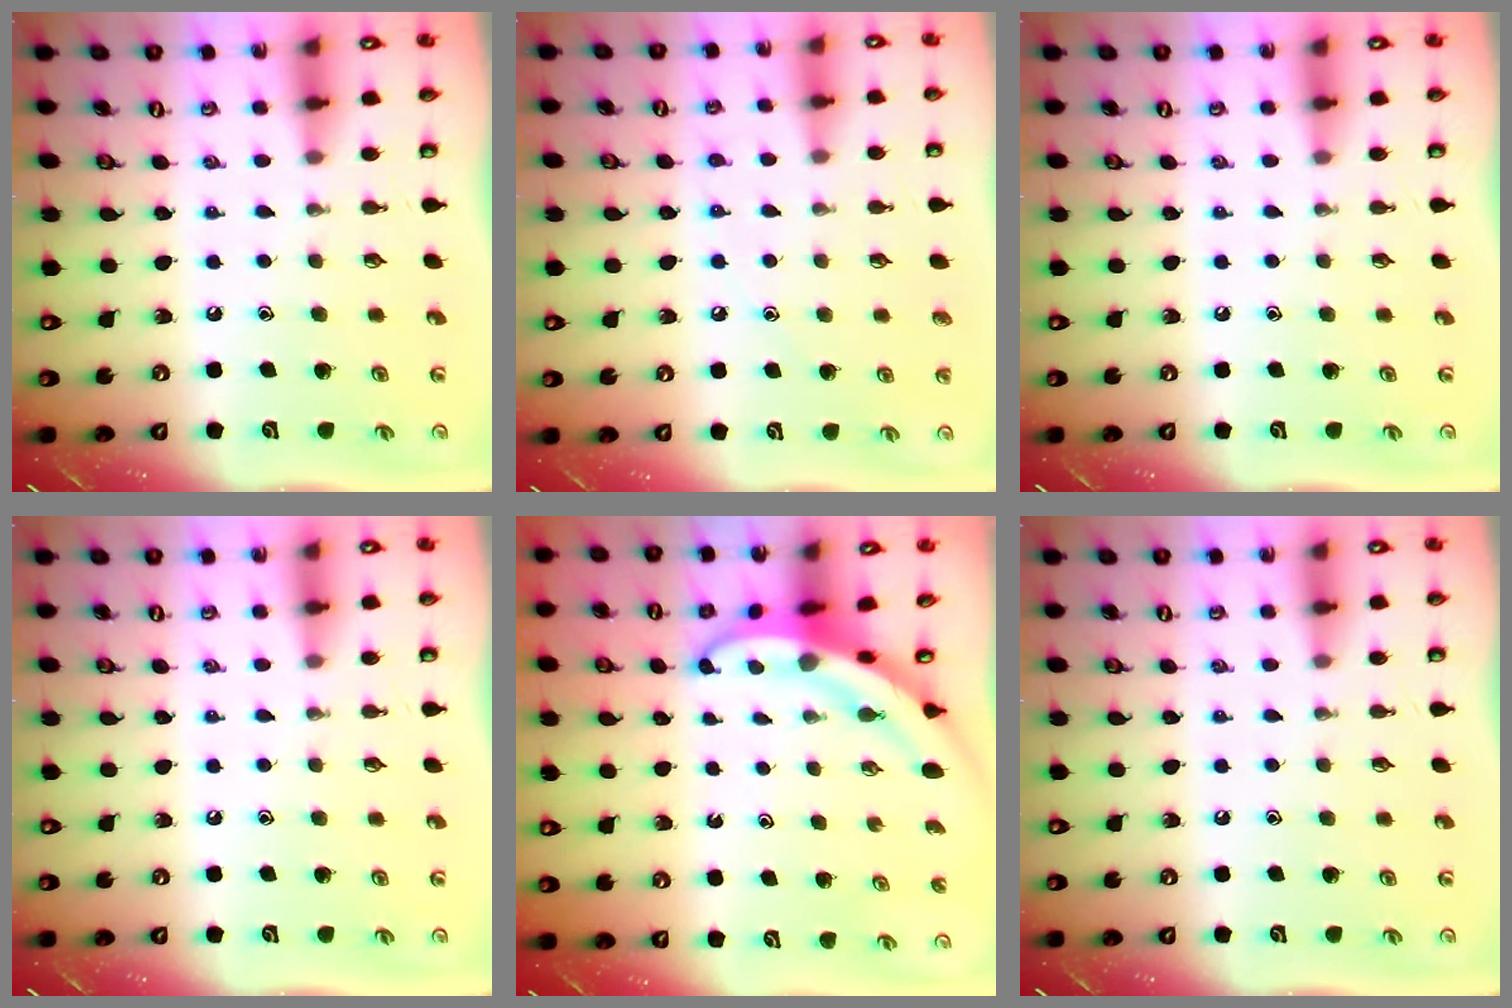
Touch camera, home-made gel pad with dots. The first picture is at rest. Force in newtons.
{"total": 4.6, "press": 4.5, "slide": 0.5}
{"total": 0.0}
{"total": 0.0}
{"total": 4.5, "press": 4.5, "slide": 0.6}
{"total": 0.0}